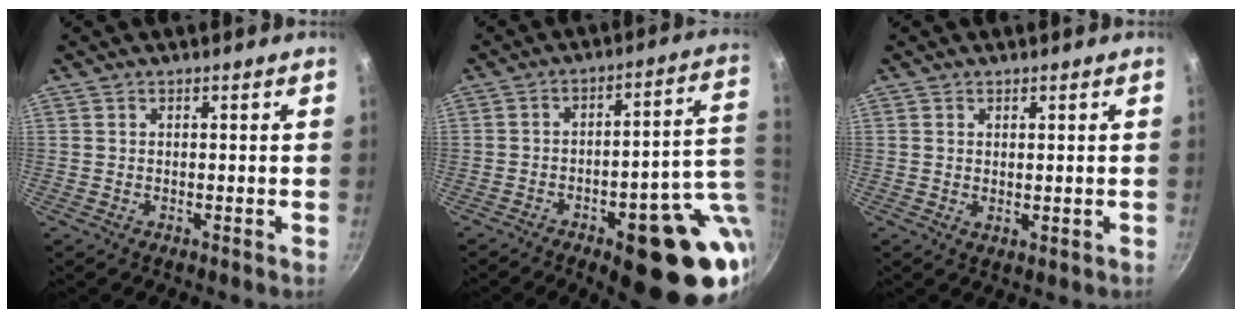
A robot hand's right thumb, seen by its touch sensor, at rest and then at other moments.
{"total": 19.6, "force": [-4.4, 6.7, 17.9], "torque": [-0.189, 0.020, -0.052]}
{"total": 1.3, "force": [0.6, 0.6, 1.0], "torque": [-0.013, -0.012, 0.007]}